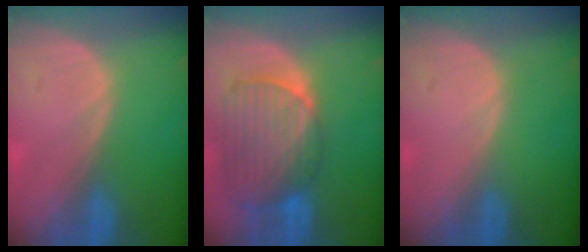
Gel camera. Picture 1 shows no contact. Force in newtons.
{"total": 10.4, "press": 8.9, "slide": 5.5}
{"total": 0.0}